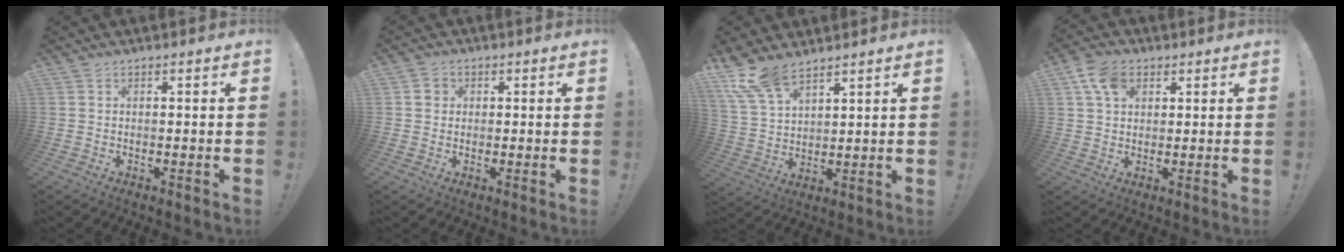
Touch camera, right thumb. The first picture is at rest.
{"total": 2.9, "force": [0.3, 2.8, 0.7], "torque": [-0.003, 0.006, 0.005]}
{"total": 11.3, "force": [8.7, 4.8, 5.5], "torque": [-0.123, -0.043, 0.167]}
{"total": 9.0, "force": [4.0, 6.2, 5.1], "torque": [-0.086, -0.001, 0.079]}